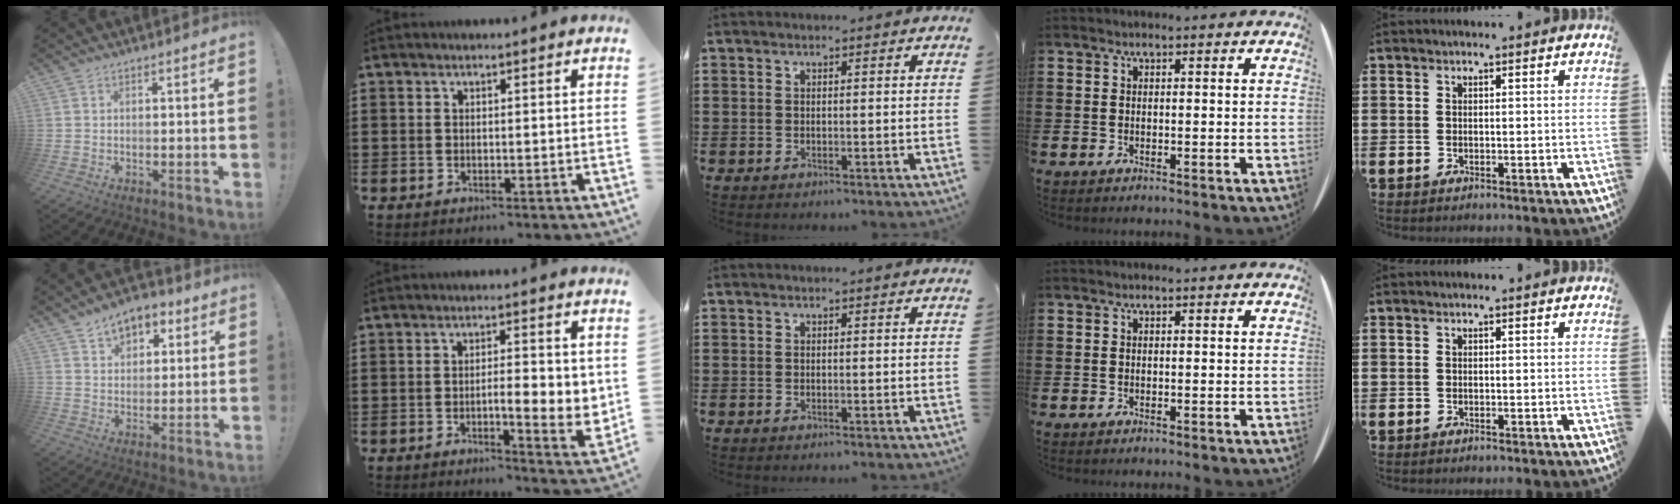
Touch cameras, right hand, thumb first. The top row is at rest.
{"thumb": {"total": 8.5, "force": [4.9, 5.9, 3.7], "torque": [-0.046, -0.024, 0.091]}, "index": {"total": 6.3, "force": [-0.6, 1.8, 6.1], "torque": [-0.089, -0.005, -0.011]}}